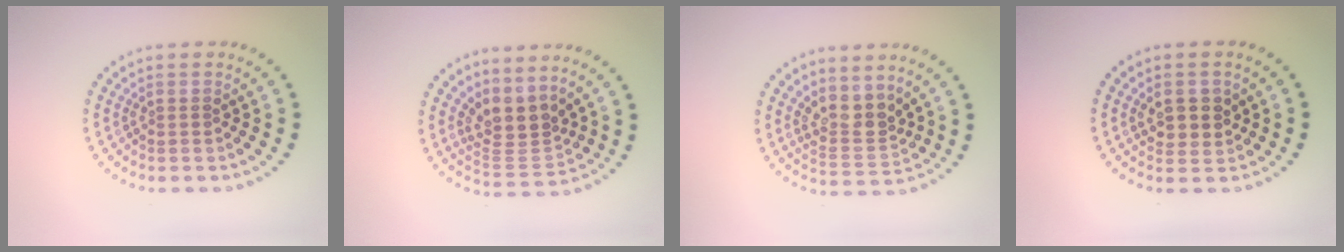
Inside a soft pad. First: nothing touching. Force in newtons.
{"total": 3.5, "press": 2.5, "slide": 2.4}
{"total": 3.2, "press": 2.5, "slide": 2.0}
{"total": 2.7, "press": 2.6, "slide": 0.8}